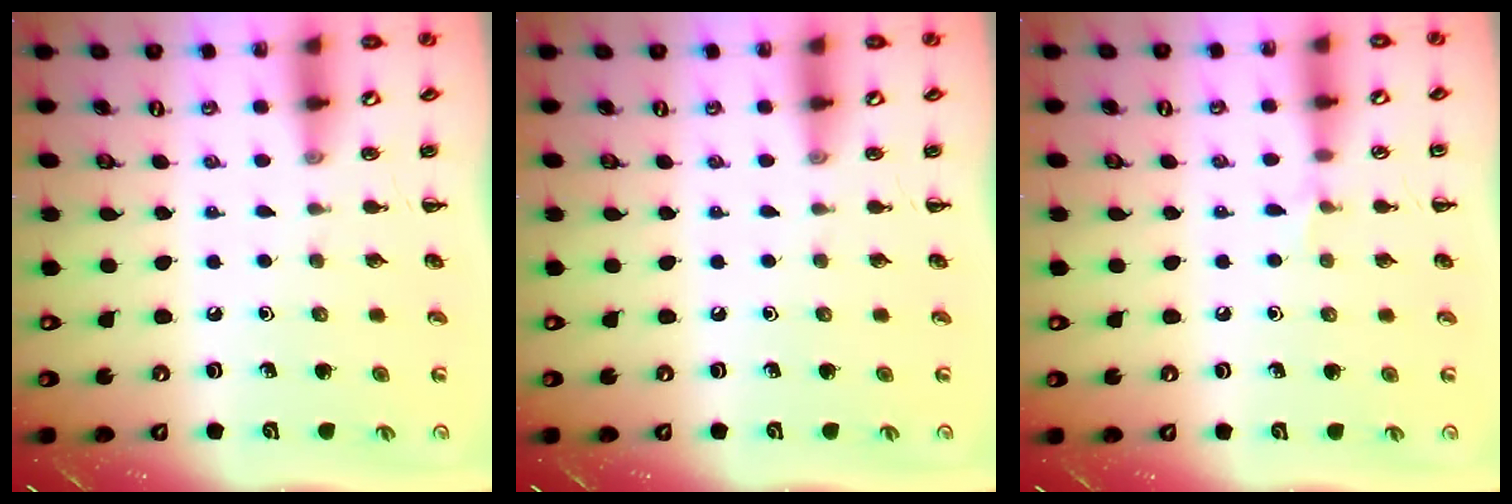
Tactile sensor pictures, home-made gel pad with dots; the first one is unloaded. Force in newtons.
{"total": 0.0}
{"total": 3.7, "press": 3.5, "slide": 1.3}